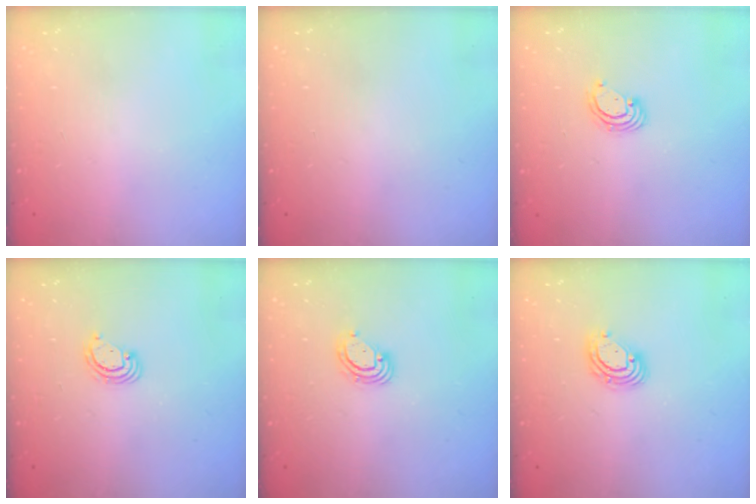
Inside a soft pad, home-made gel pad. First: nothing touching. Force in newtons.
{"total": 0.0}
{"total": 3.3, "press": 3.3, "slide": 0.2}
{"total": 2.5, "press": 2.5, "slide": 0.3}
{"total": 4.1, "press": 4.1, "slide": 0.4}
{"total": 6.4, "press": 6.3, "slide": 1.2}